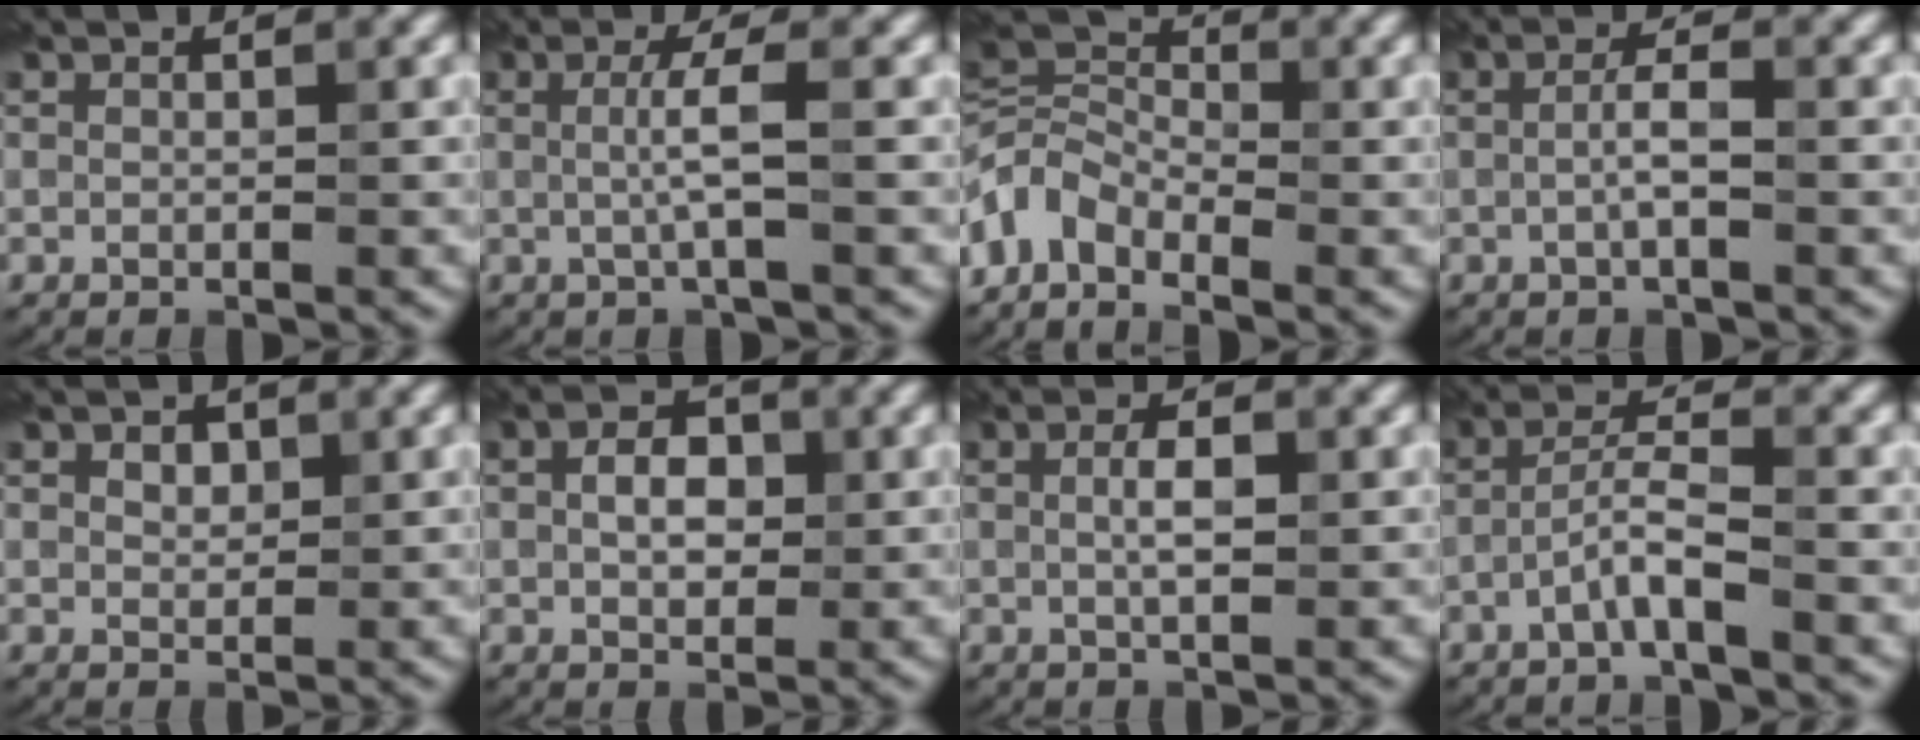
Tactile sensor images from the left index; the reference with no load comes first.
{"total": 2.5, "force": [0.2, 0.0, 2.5], "torque": [-0.051, -0.001, 0.001]}
{"total": 4.7, "force": [-3.0, 2.7, 2.4], "torque": [-0.048, 0.004, -0.079]}
{"total": 1.9, "force": [-0.3, 0.1, 1.8], "torque": [-0.036, 0.006, -0.011]}
{"total": 1.7, "force": [1.1, 1.0, 0.9], "torque": [-0.014, 0.002, 0.015]}
{"total": 3.3, "force": [0.4, 2.1, 2.5], "torque": [-0.045, 0.004, 0.003]}
{"total": 2.3, "force": [0.3, 0.6, 2.2], "torque": [-0.046, 0.001, 0.004]}
{"total": 2.8, "force": [-1.5, 0.1, 2.4], "torque": [-0.051, 0.014, -0.035]}